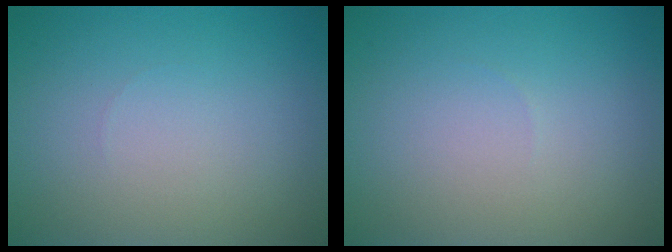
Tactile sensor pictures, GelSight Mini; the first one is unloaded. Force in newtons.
{"total": 0.0}